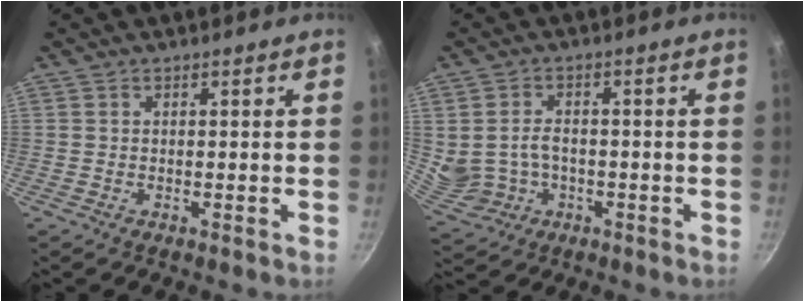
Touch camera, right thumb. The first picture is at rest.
{"total": 7.2, "force": [-1.1, 5.6, 4.3], "torque": [-0.067, 0.008, -0.001]}